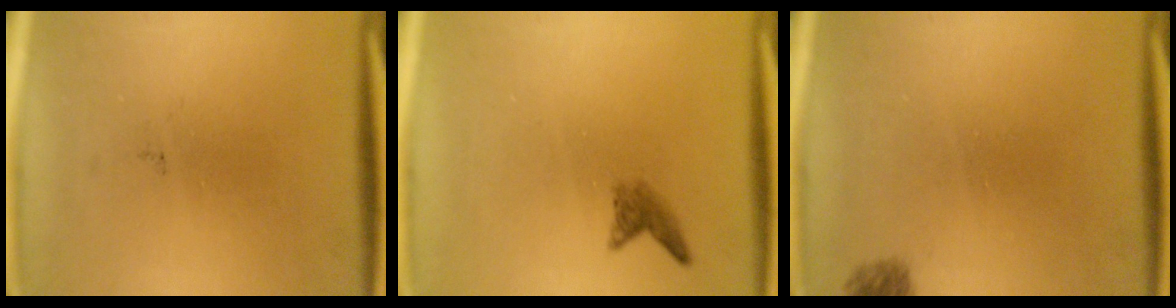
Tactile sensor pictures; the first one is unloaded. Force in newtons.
{"total": 1.5}
{"total": 1.4}